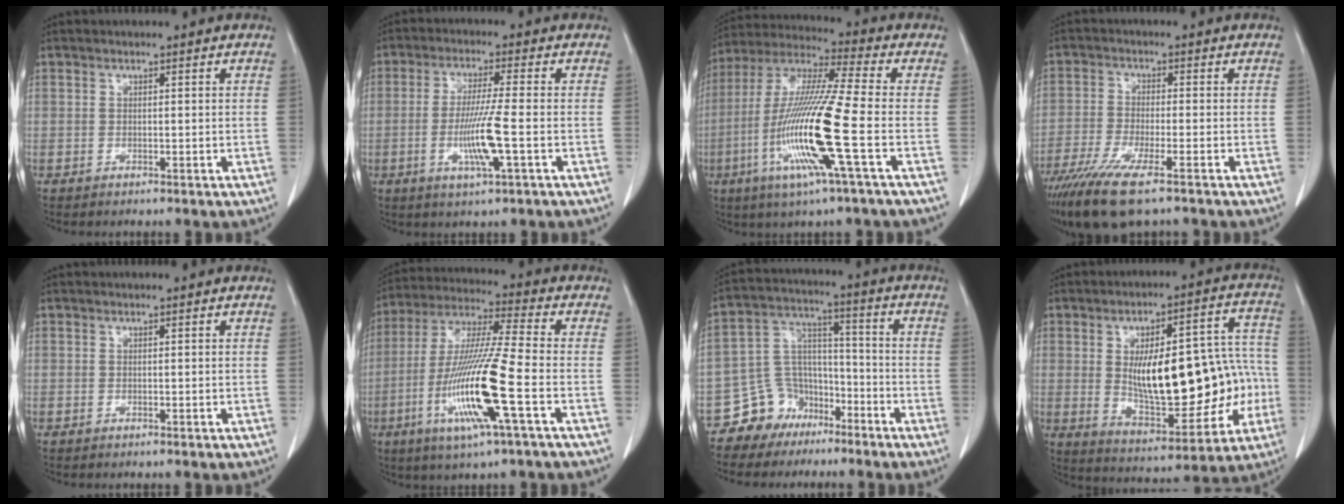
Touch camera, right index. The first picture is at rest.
{"total": 7.9, "force": [-1.9, -0.4, 7.7], "torque": [-0.147, -0.010, -0.034]}
{"total": 17.2, "force": [-4.7, -0.6, 16.5], "torque": [-0.335, -0.016, -0.100]}
{"total": 11.1, "force": [-7.7, 1.9, 7.8], "torque": [-0.141, -0.028, -0.130]}
{"total": 0.0}
{"total": 16.2, "force": [-5.0, -0.1, 15.4], "torque": [-0.315, -0.016, -0.098]}
{"total": 9.3, "force": [-6.4, 6.6, 0.8], "torque": [-0.016, 0.047, -0.113]}
{"total": 21.5, "force": [-1.5, 8.4, 19.7], "torque": [-0.281, 0.036, -0.003]}